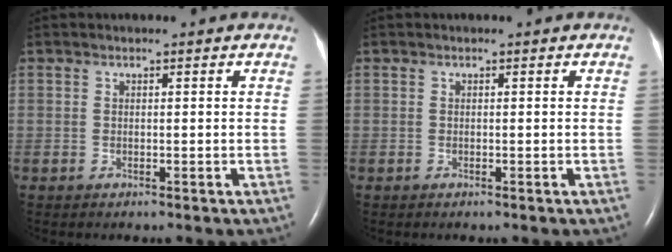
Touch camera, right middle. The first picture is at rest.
{"total": 0.0}